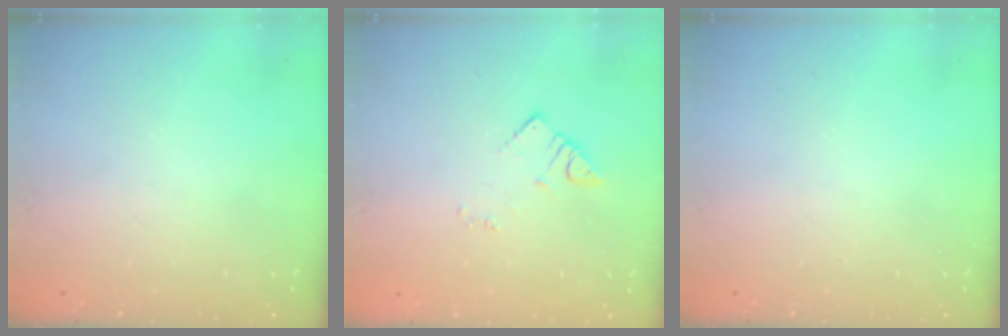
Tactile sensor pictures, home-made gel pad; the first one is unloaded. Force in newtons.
{"total": 2.7, "press": 2.7, "slide": 0.4}
{"total": 0.0}